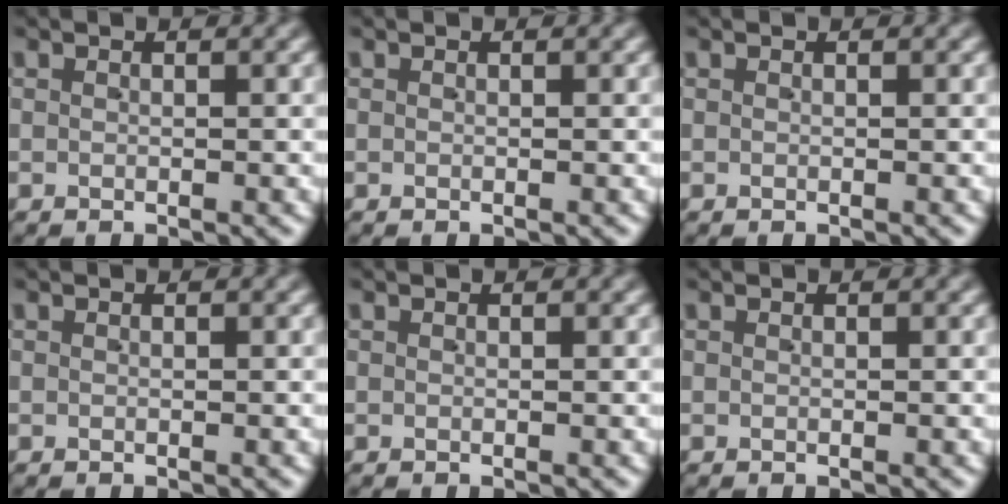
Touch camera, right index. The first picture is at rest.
{"total": 0.0}
{"total": 0.0}
{"total": 0.0}
{"total": 0.0}
{"total": 0.0}